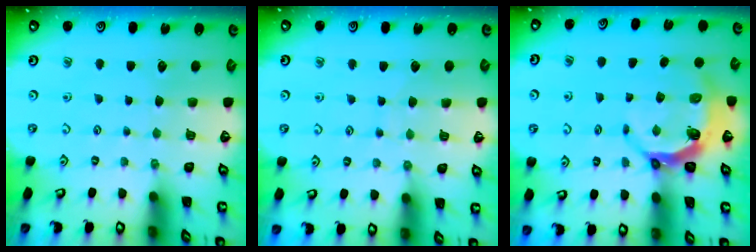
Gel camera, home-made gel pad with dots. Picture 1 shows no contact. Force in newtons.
{"total": 5.7, "press": 5.7, "slide": 0.6}
{"total": 5.7, "press": 4.5, "slide": 3.6}